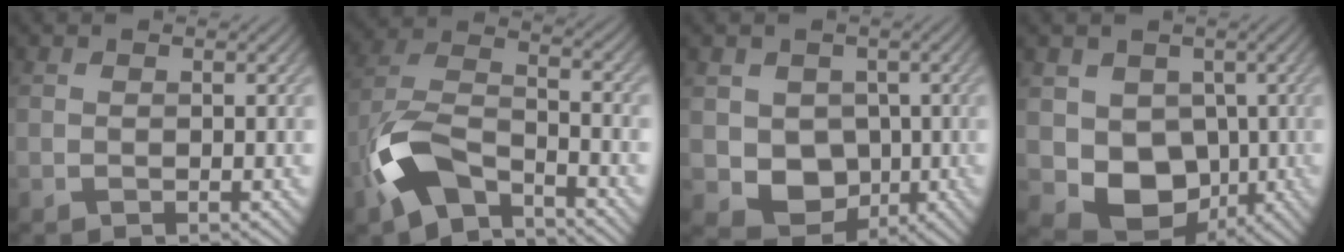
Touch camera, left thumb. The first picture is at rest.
{"total": 10.6, "force": [-6.0, 4.6, 7.3], "torque": [-0.162, -0.002, -0.138]}
{"total": 6.2, "force": [-0.4, 5.4, 3.1], "torque": [-0.073, -0.020, -0.014]}
{"total": 7.0, "force": [-0.7, 5.9, 3.8], "torque": [-0.085, -0.025, -0.017]}